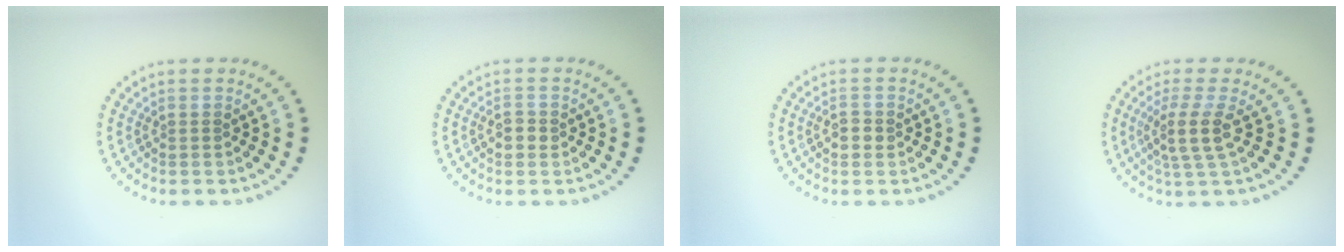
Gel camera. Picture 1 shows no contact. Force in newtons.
{"total": 1.3, "press": 1.3, "slide": 0.1}
{"total": 1.3, "press": 1.3, "slide": 0.1}
{"total": 3.0, "press": 2.2, "slide": 2.0}